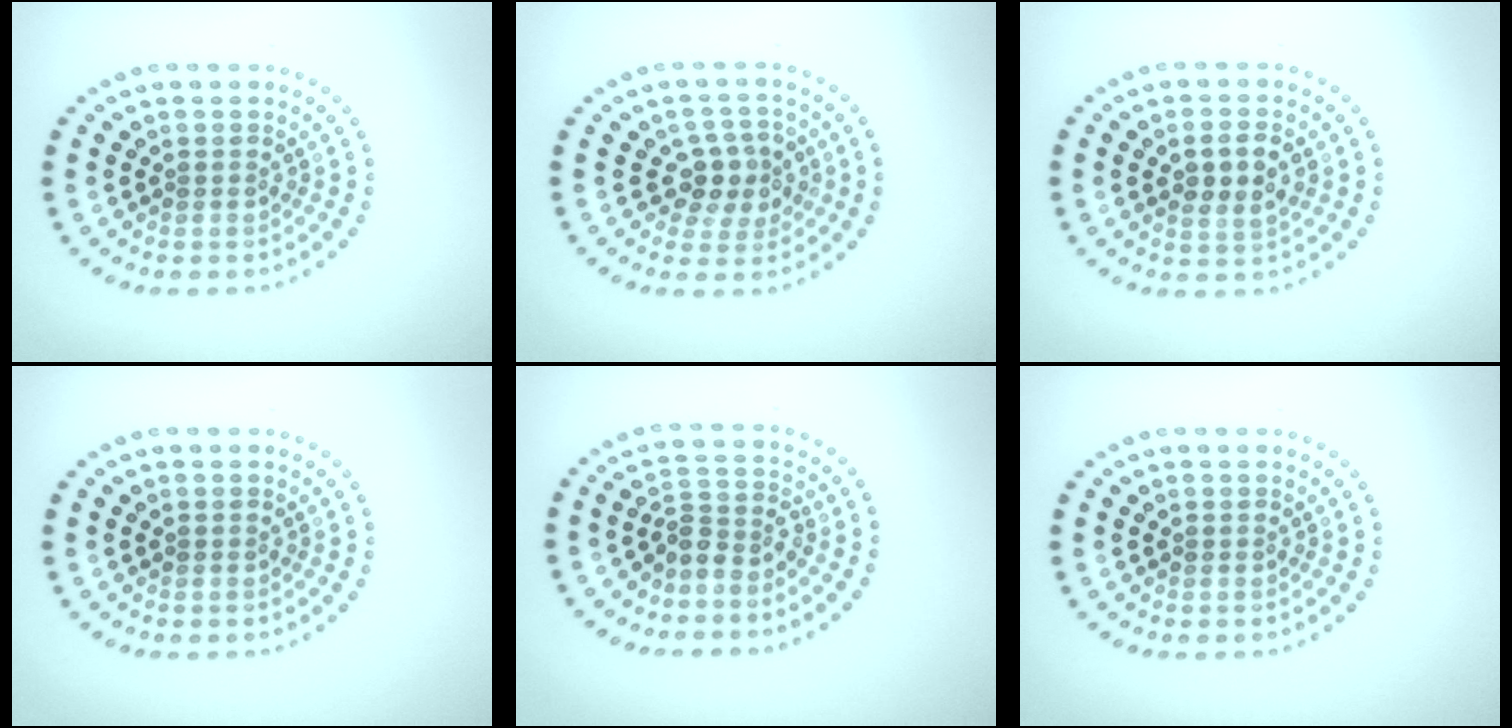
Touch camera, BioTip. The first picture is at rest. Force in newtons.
{"total": 3.2, "press": 3.0, "slide": 1.2}
{"total": 3.1, "press": 3.1, "slide": 0.7}
{"total": 0.0}
{"total": 2.4, "press": 1.8, "slide": 1.6}
{"total": 0.0}